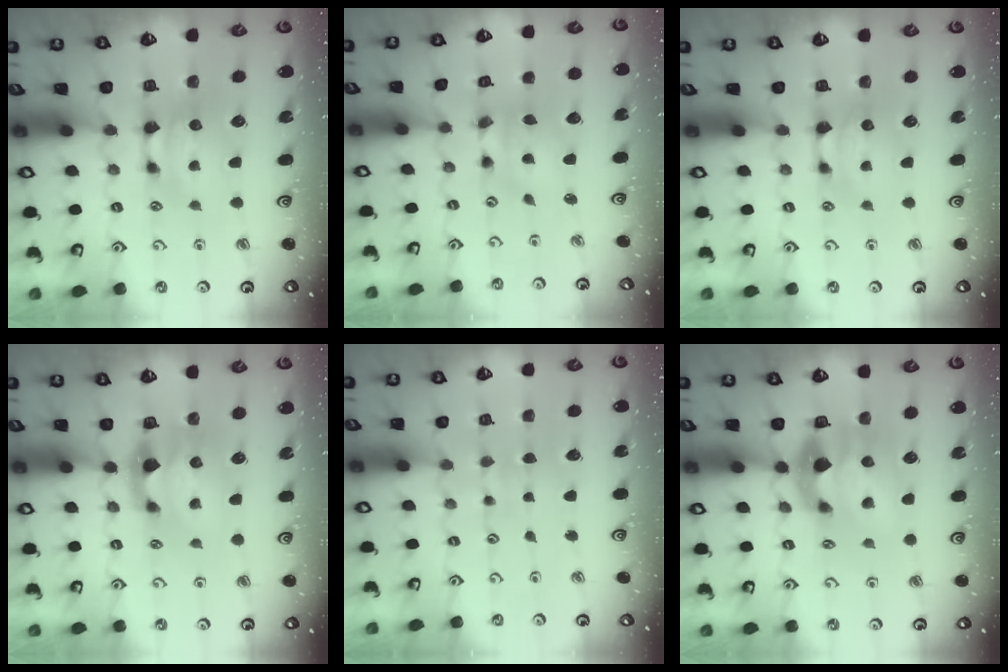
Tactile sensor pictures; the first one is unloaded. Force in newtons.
{"total": 1.9, "press": 1.3, "slide": 1.3}
{"total": 0.0}
{"total": 2.0, "press": 1.6, "slide": 1.2}
{"total": 4.9, "press": 4.9, "slide": 0.1}
{"total": 5.5, "press": 5.2, "slide": 1.9}